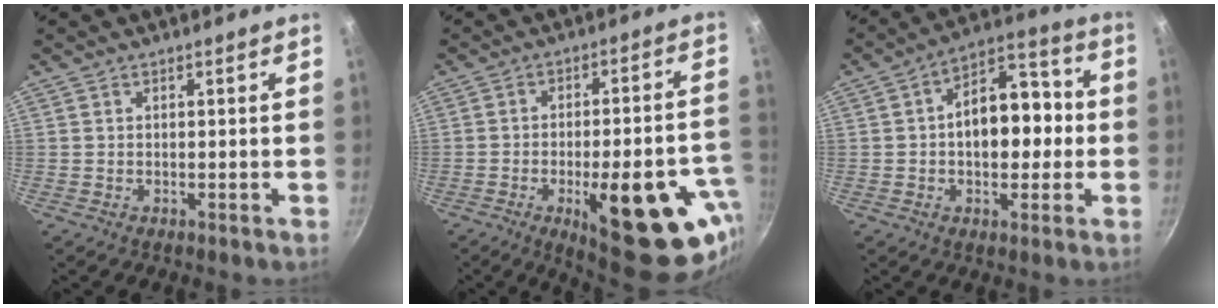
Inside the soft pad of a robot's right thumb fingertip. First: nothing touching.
{"total": 25.1, "force": [-9.3, 9.7, 21.2], "torque": [-0.230, 0.019, -0.111]}
{"total": 14.3, "force": [-0.5, 9.2, 10.9], "torque": [-0.113, 0.041, -0.017]}